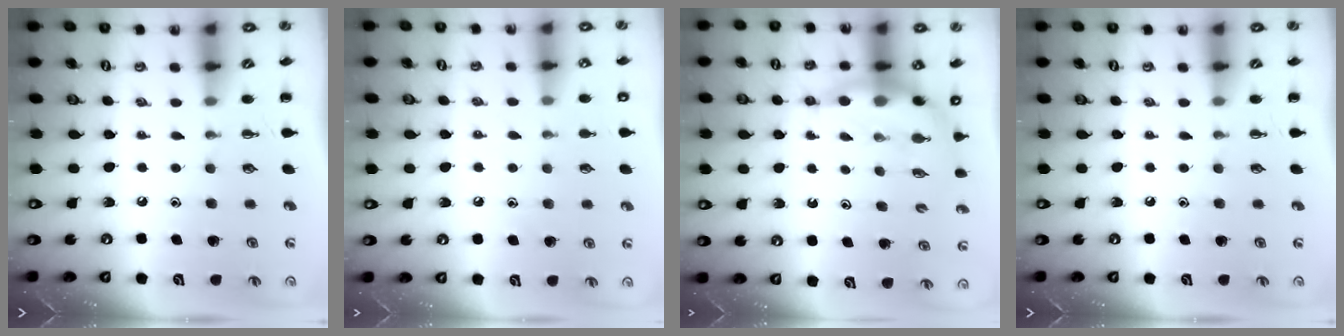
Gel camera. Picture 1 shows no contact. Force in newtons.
{"total": 7.0, "press": 6.7, "slide": 1.9}
{"total": 7.7, "press": 7.6, "slide": 0.9}
{"total": 0.0}